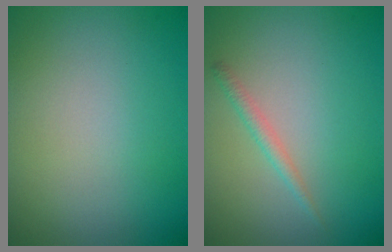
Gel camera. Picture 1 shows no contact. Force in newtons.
{"total": 1.2, "press": 1.2, "slide": 0.0}